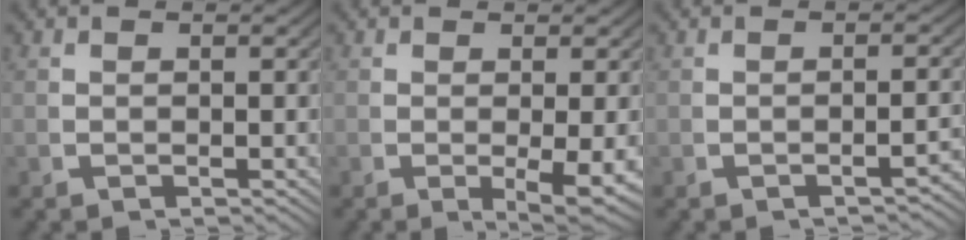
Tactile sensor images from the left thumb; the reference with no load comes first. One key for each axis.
{"total": 3.9, "fx": -0.6, "fy": 1.2, "fz": 3.6, "tx": -0.057, "ty": -0.017, "tz": -0.002}
{"total": 2.1, "fx": -1.6, "fy": 0.2, "fz": 1.4, "tx": -0.023, "ty": 0.002, "tz": -0.020}